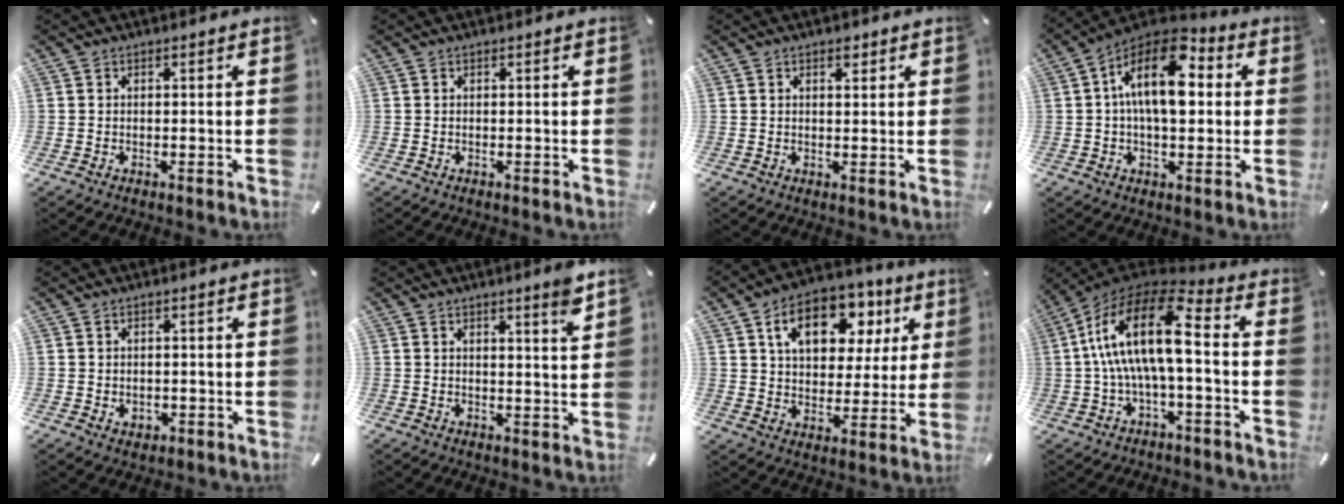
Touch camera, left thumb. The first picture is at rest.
{"total": 0.0}
{"total": 1.9, "force": [1.1, 1.1, 1.0], "torque": [-0.006, -0.004, 0.016]}
{"total": 16.1, "force": [3.4, 8.6, 13.1], "torque": [-0.232, -0.012, 0.058]}
{"total": 1.6, "force": [-0.2, 1.5, 0.7], "torque": [-0.006, 0.001, -0.007]}
{"total": 4.4, "force": [3.3, 0.0, 2.9], "torque": [-0.048, -0.023, 0.053]}
{"total": 16.2, "force": [7.5, 10.6, 9.6], "torque": [-0.149, -0.018, 0.130]}
{"total": 18.6, "force": [0.6, 7.7, 16.9], "torque": [-0.324, 0.006, 0.007]}